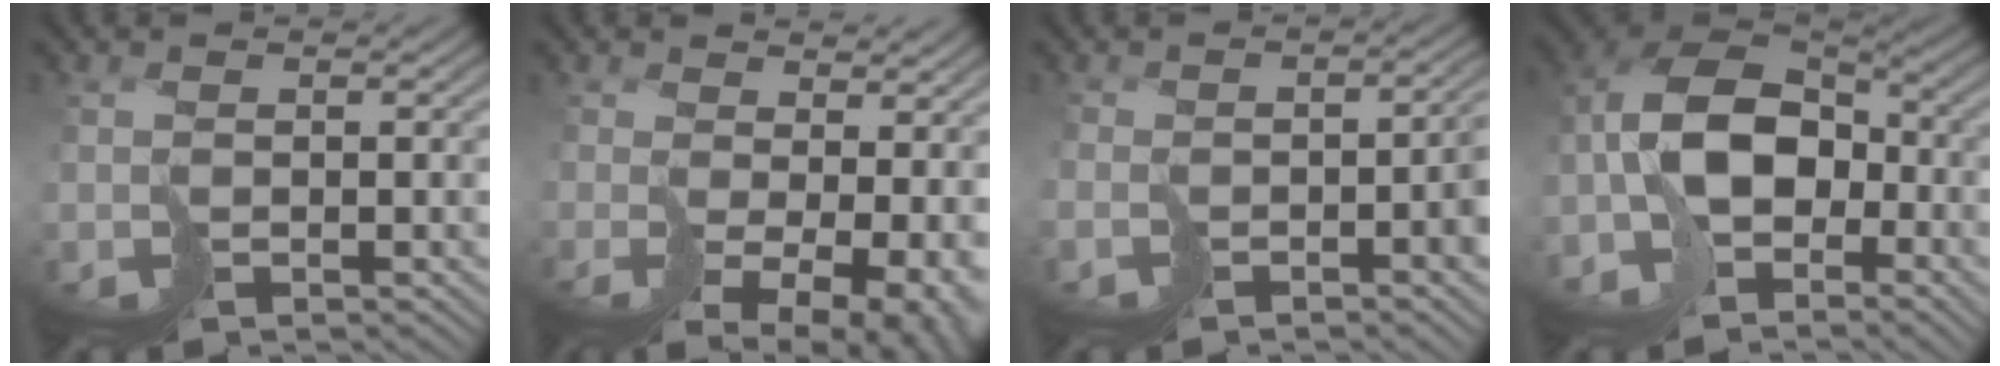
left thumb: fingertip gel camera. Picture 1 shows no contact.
{"total": 8.9, "force": [-1.4, 4.4, 7.6], "torque": [-0.139, -0.040, 0.015]}
{"total": 3.8, "force": [-2.8, 0.7, 2.5], "torque": [-0.021, -0.002, -0.043]}
{"total": 9.4, "force": [-3.9, 5.9, 6.2], "torque": [-0.119, -0.008, -0.085]}